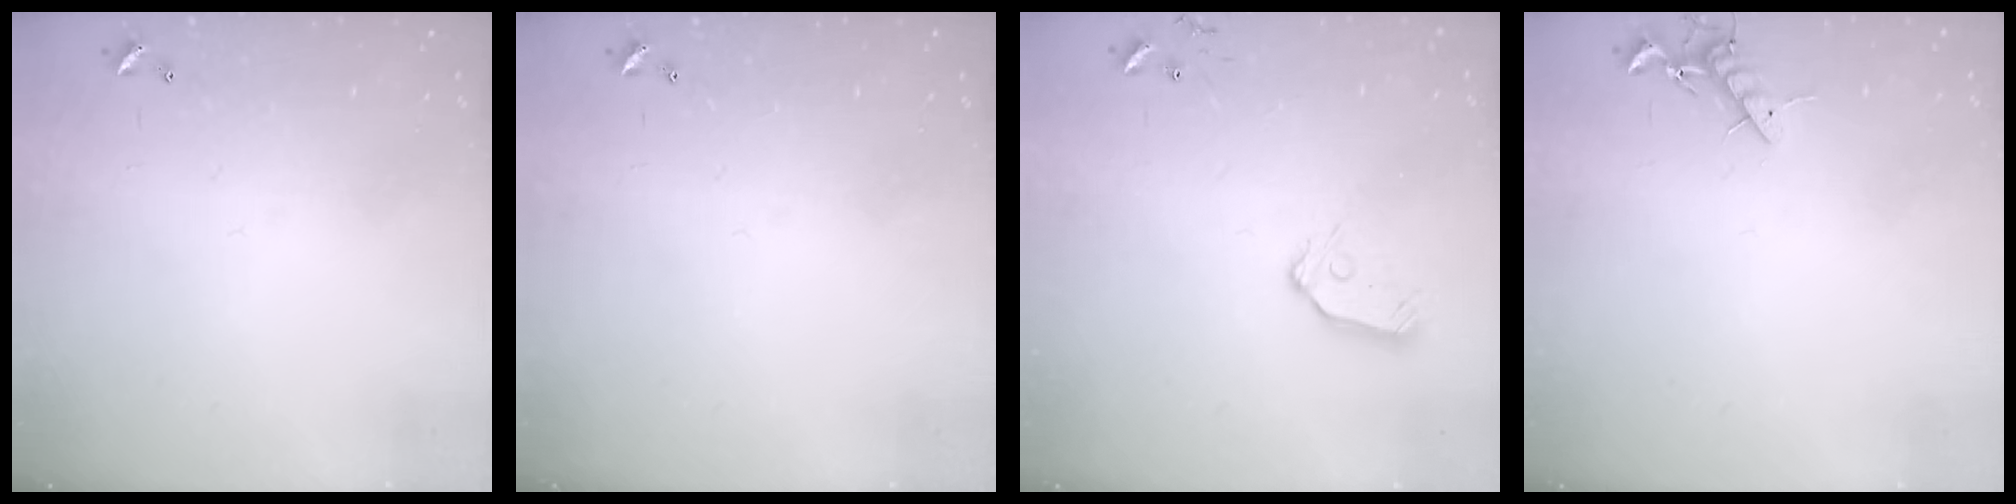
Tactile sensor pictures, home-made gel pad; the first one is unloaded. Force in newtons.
{"total": 0.0}
{"total": 8.0, "press": 8.0, "slide": 0.5}
{"total": 8.0, "press": 7.9, "slide": 1.4}